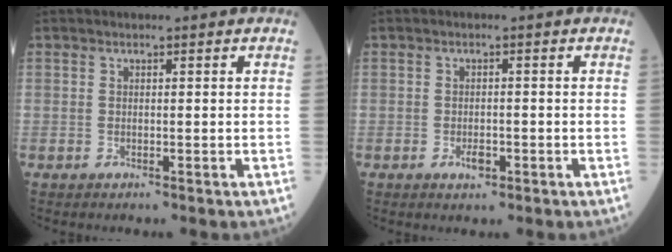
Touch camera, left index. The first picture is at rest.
{"total": 1.9, "force": [-1.0, 0.9, 1.3], "torque": [-0.021, 0.001, -0.013]}